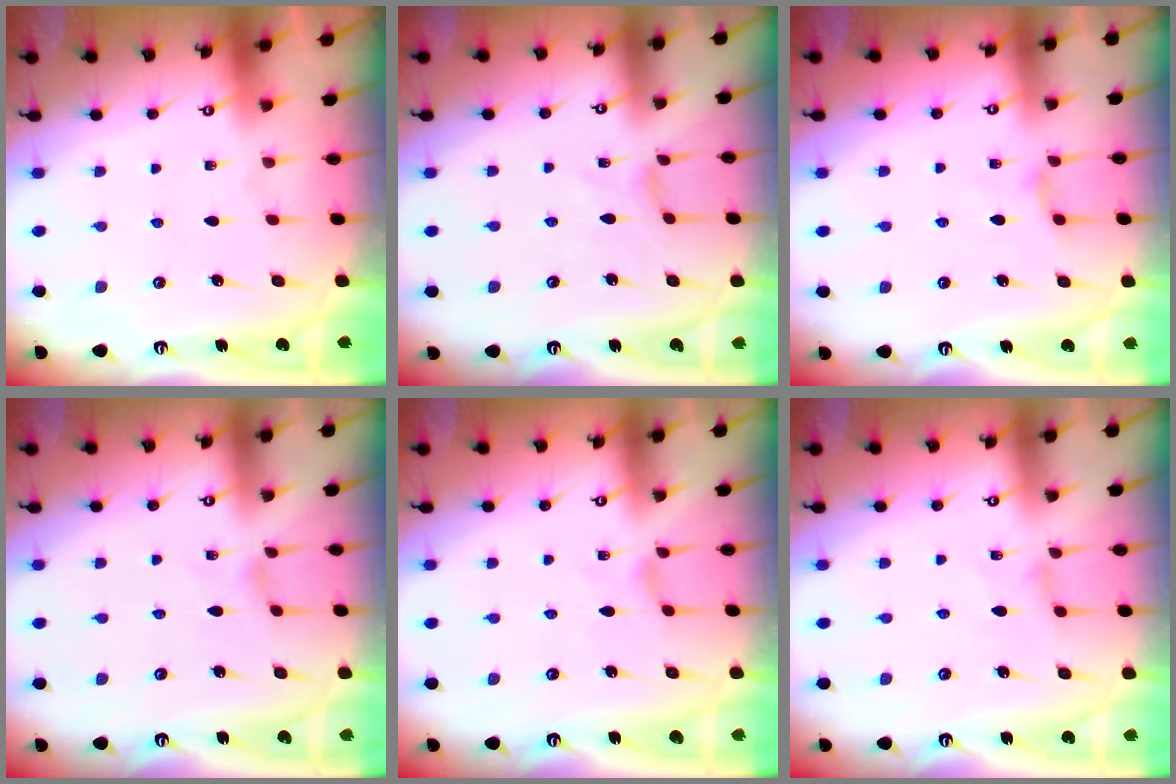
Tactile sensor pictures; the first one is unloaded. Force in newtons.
{"total": 0.0}
{"total": 1.4, "press": 1.4, "slide": 0.4}
{"total": 0.8, "press": 0.8, "slide": 0.2}
{"total": 0.0}
{"total": 0.8, "press": 0.7, "slide": 0.3}